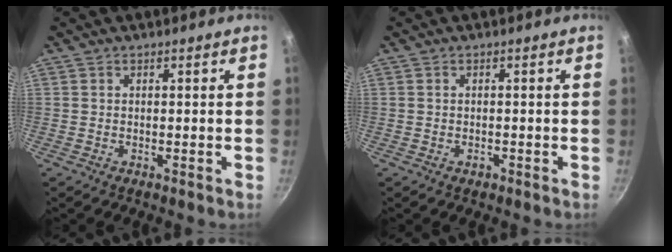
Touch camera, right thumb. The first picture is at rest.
{"total": 0.7, "force": [-0.4, 0.4, 0.3], "torque": [-0.005, 0.001, -0.004]}